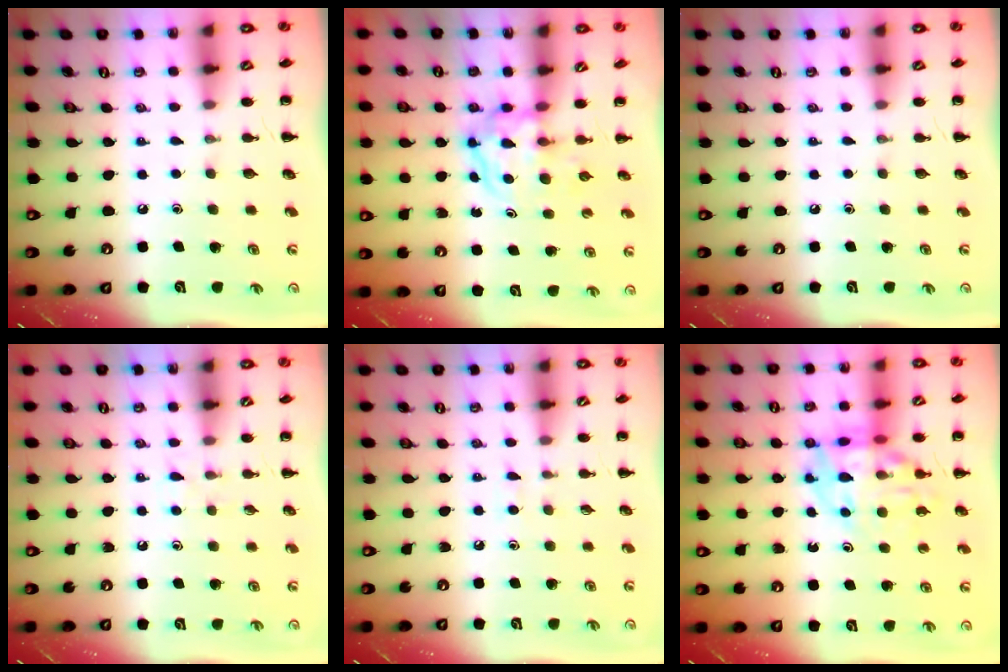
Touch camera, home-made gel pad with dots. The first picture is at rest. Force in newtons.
{"total": 3.8, "press": 3.7, "slide": 0.4}
{"total": 0.0}
{"total": 4.1, "press": 3.7, "slide": 1.8}
{"total": 3.9, "press": 3.6, "slide": 1.5}
{"total": 14.7, "press": 14.4, "slide": 3.1}